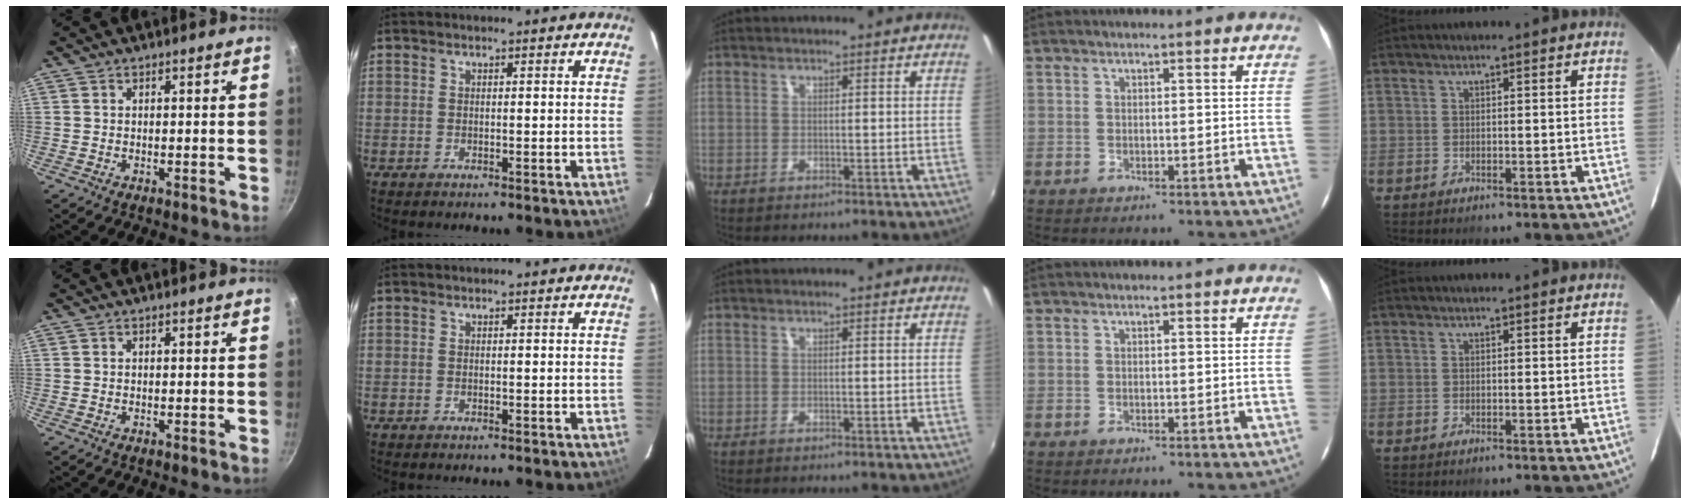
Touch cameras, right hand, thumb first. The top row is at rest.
{}